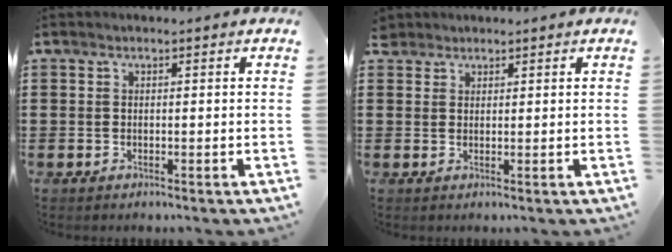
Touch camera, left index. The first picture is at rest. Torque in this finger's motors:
{"motor_torque": [0.26, -0.20, -0.01, 0.00]}